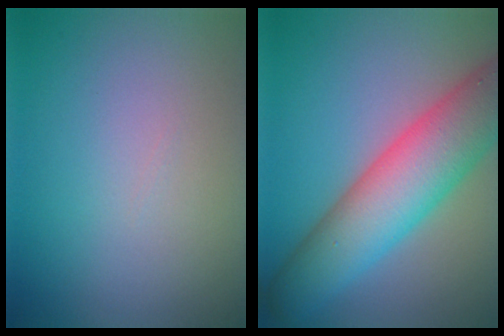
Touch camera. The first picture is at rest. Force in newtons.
{"total": 9.7, "press": 9.6, "slide": 0.6}